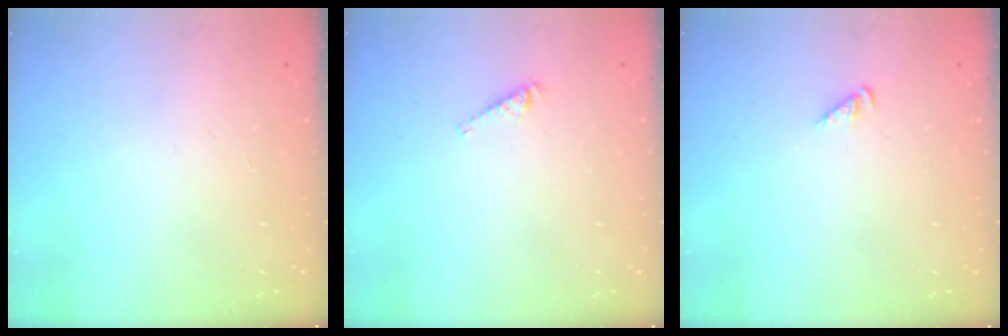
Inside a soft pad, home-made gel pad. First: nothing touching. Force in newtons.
{"total": 3.7, "press": 3.7, "slide": 0.5}
{"total": 2.3, "press": 2.2, "slide": 0.4}